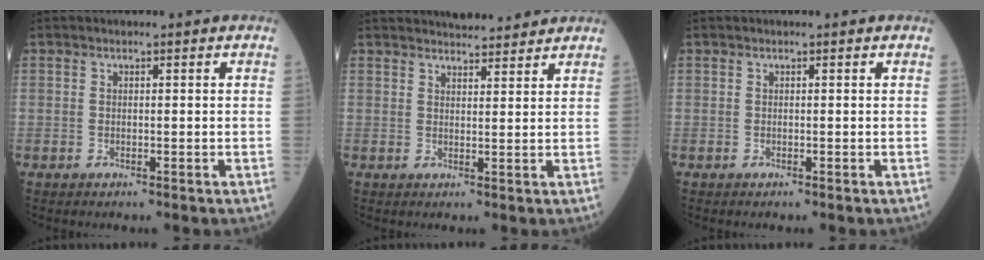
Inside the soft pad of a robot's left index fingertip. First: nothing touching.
{"total": 7.3, "force": [7.1, 0.9, 1.8], "torque": [-0.025, 0.015, 0.091]}
{"total": 0.0}